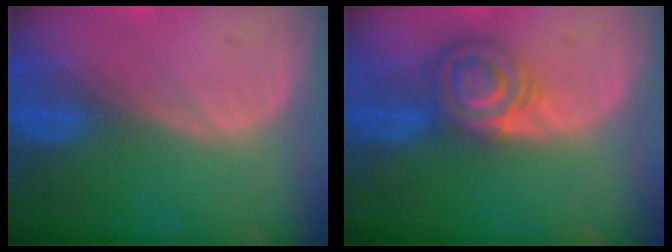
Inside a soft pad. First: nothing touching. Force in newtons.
{"total": 6.1, "press": 6.0, "slide": 1.1}